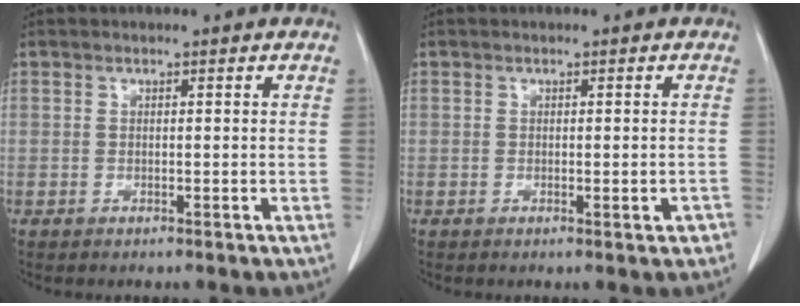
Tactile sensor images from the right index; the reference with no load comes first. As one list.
[{"total": 1.8, "force": [-0.7, 0.5, 1.6], "torque": [-0.015, 0.000, -0.004]}]